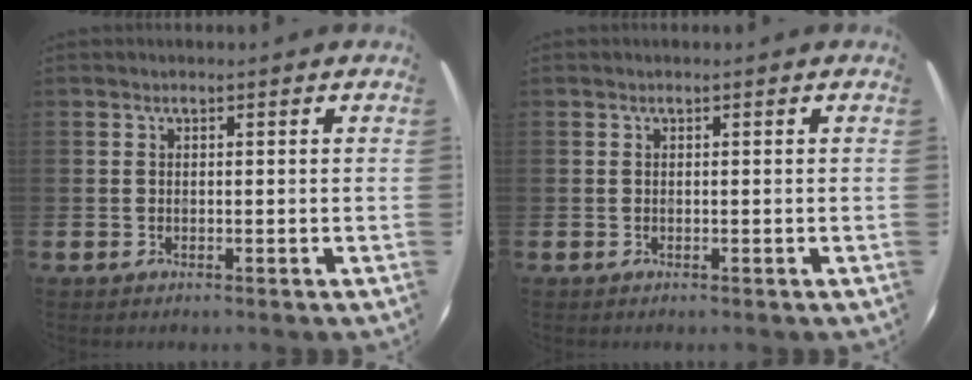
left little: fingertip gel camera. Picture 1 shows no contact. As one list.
[{"total": 0.0}]